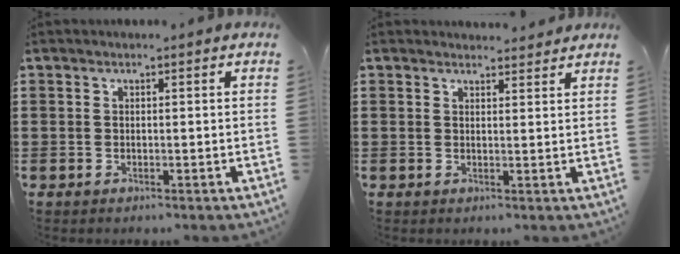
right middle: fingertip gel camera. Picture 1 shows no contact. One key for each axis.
{"total": 1.8, "fx": 1.8, "fy": 0.3, "fz": 0.0, "tx": 0.003, "ty": -0.002, "tz": 0.036}